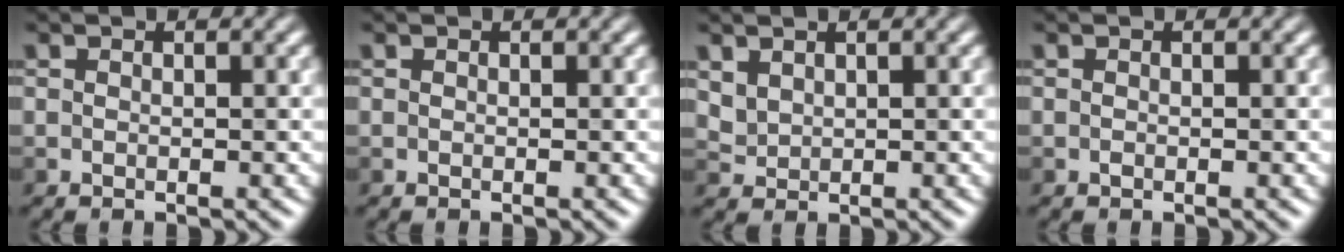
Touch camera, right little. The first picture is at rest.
{"total": 0.0}
{"total": 1.4, "force": [1.0, 0.9, 0.4], "torque": [-0.017, -0.007, 0.034]}
{"total": 0.0}